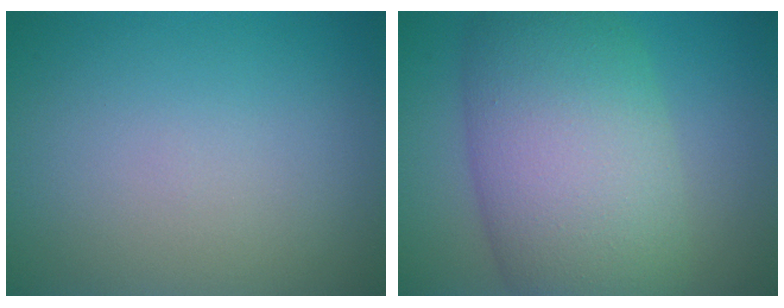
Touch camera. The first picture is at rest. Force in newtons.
{"total": 11.8, "press": 11.8, "slide": 0.3}